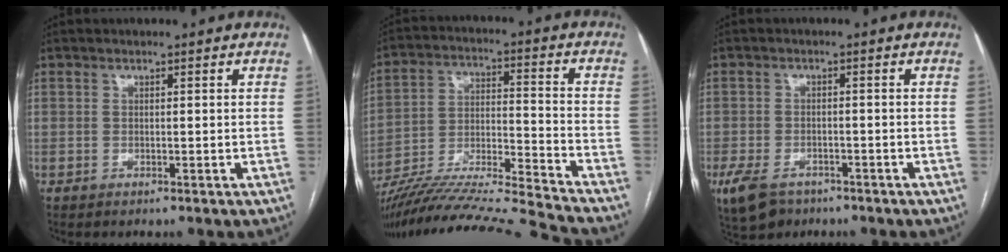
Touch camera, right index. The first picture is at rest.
{"total": 22.2, "force": [-20.6, -2.0, 7.9], "torque": [-0.154, -0.022, -0.336]}
{"total": 7.3, "force": [-4.7, 4.4, 3.6], "torque": [-0.076, -0.007, -0.073]}